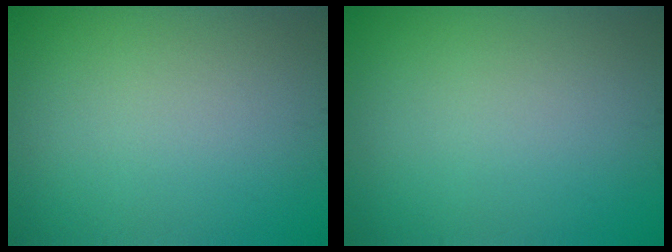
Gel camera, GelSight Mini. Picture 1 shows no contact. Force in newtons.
{"total": 0.0}